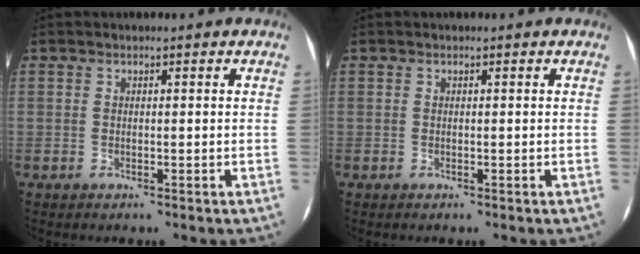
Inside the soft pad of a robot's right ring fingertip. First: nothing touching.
{"total": 0.0}